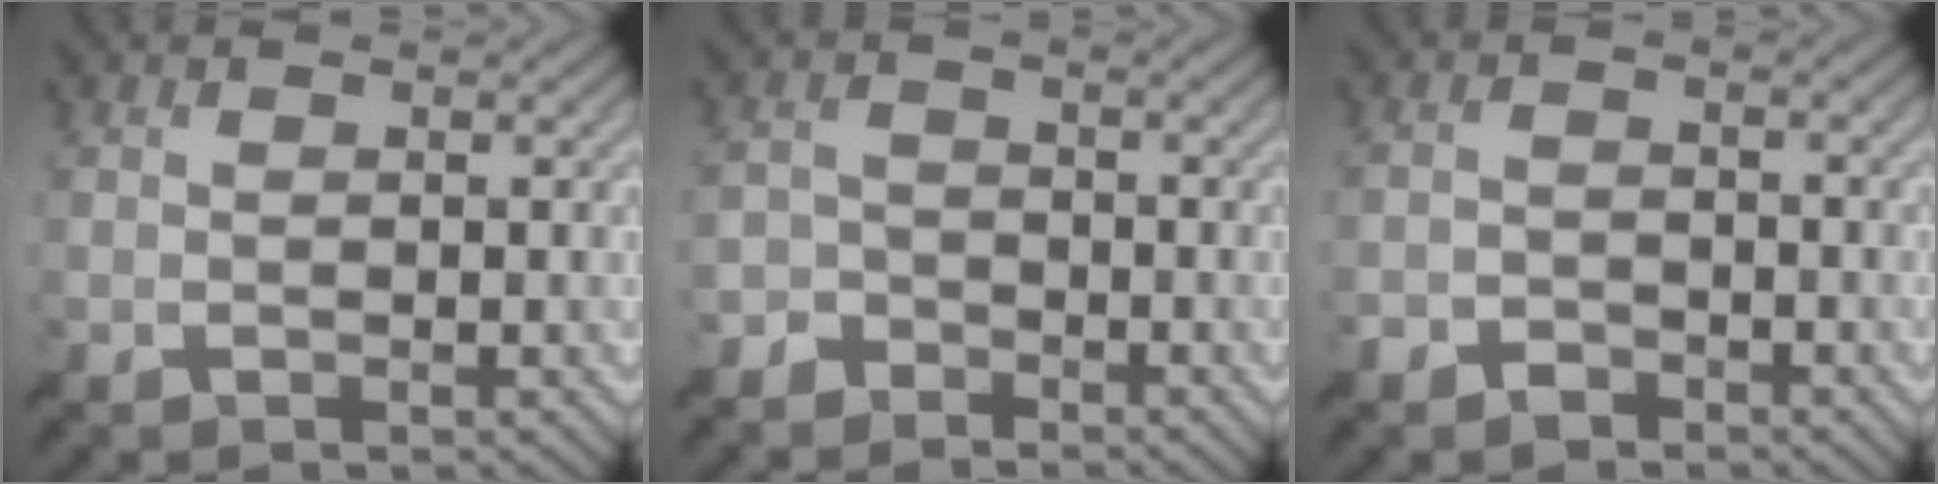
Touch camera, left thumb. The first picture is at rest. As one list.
[{"total": 4.1, "force": [-3.1, 2.7, 0.2], "torque": [0.010, 0.002, -0.068]}, {"total": 2.7, "force": [-2.2, 1.4, 0.7], "torque": [-0.010, 0.001, -0.048]}]